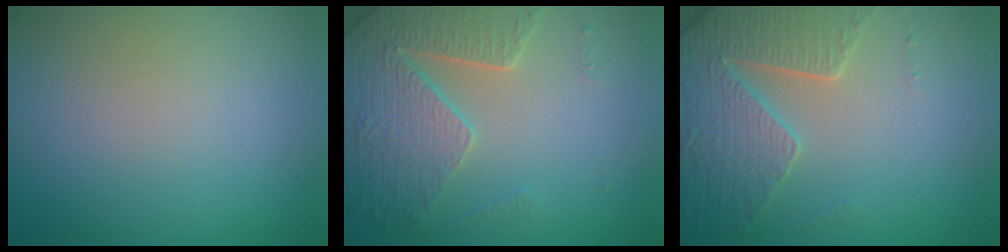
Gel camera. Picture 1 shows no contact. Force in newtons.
{"total": 4.5, "press": 4.2, "slide": 1.5}
{"total": 4.3, "press": 4.1, "slide": 1.1}